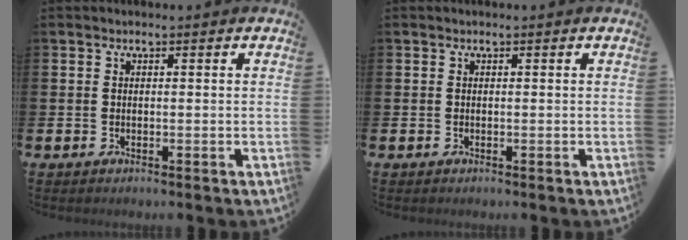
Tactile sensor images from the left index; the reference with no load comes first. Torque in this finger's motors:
{"motor_torque": [-0.03, 0.04, 0.01, 0.00]}